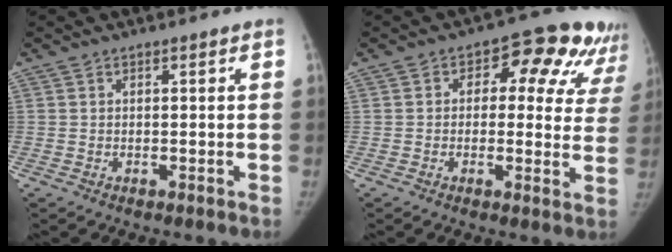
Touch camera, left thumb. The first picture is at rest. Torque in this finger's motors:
{"motor_torque": [-0.61, 0.61, 0.07, 0.78, 0.00]}